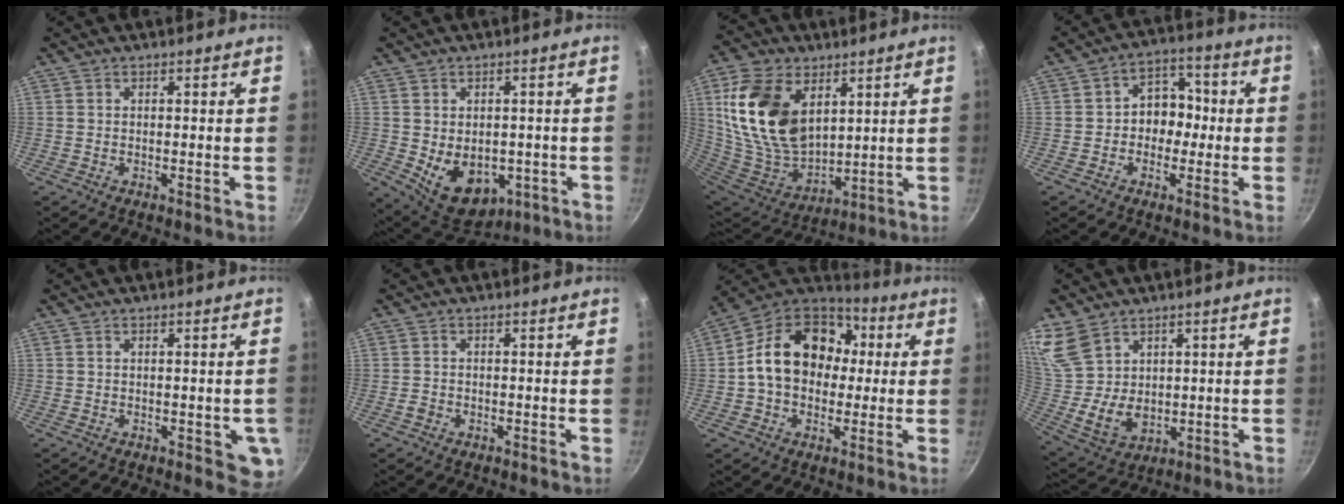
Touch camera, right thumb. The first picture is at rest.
{"total": 11.4, "force": [-2.1, 8.1, 7.7], "torque": [-0.087, -0.010, -0.005]}
{"total": 21.4, "force": [7.2, 13.6, 14.9], "torque": [-0.264, -0.039, 0.150]}
{"total": 8.2, "force": [-0.7, 6.7, 4.7], "torque": [-0.009, 0.028, -0.023]}
{"total": 4.9, "force": [-0.6, 2.4, 4.3], "torque": [-0.031, -0.002, -0.004]}
{"total": 1.1, "force": [-0.6, 0.9, 0.5], "torque": [-0.011, 0.005, -0.012]}
{"total": 19.2, "force": [1.7, 14.7, 12.3], "torque": [-0.177, 0.039, 0.016]}
{"total": 12.6, "force": [7.0, 8.6, 6.2], "torque": [-0.107, -0.036, 0.159]}